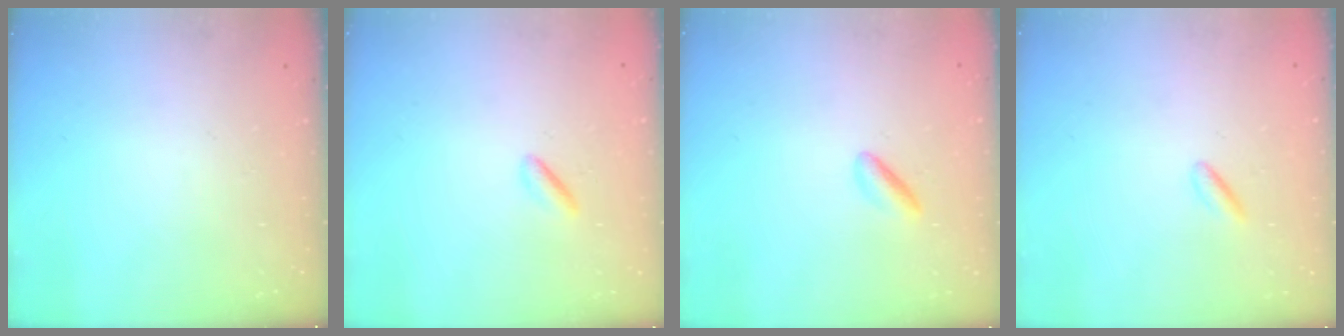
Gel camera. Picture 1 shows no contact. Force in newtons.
{"total": 1.9, "press": 1.7, "slide": 0.7}
{"total": 2.0, "press": 1.8, "slide": 0.8}
{"total": 0.8, "press": 0.7, "slide": 0.4}